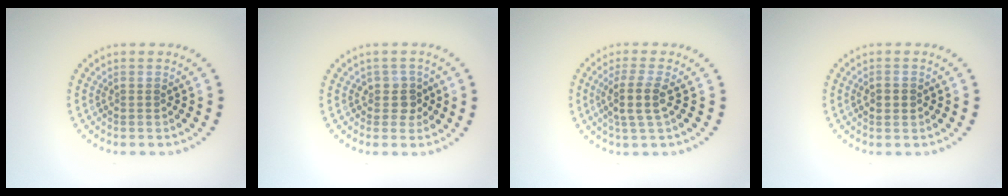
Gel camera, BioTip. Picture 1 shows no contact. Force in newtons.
{"total": 2.0, "press": 1.7, "slide": 1.1}
{"total": 2.7, "press": 2.3, "slide": 1.5}
{"total": 1.9, "press": 1.9, "slide": 0.1}